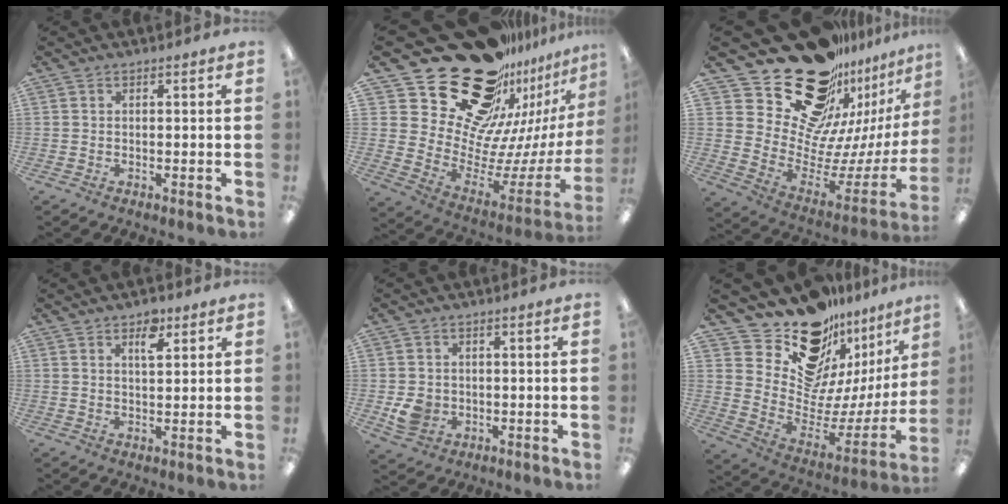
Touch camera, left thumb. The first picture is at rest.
{"total": 30.3, "force": [20.2, 16.1, 15.8], "torque": [-0.245, -0.180, 0.401]}
{"total": 27.3, "force": [18.1, 14.8, 14.2], "torque": [-0.222, -0.157, 0.354]}
{"total": 4.6, "force": [2.8, 2.1, 3.0], "torque": [-0.034, -0.009, 0.042]}
{"total": 4.9, "force": [-0.7, 4.5, 2.0], "torque": [-0.027, 0.002, -0.010]}
{"total": 19.8, "force": [16.6, 8.9, 6.1], "torque": [-0.097, -0.150, 0.303]}